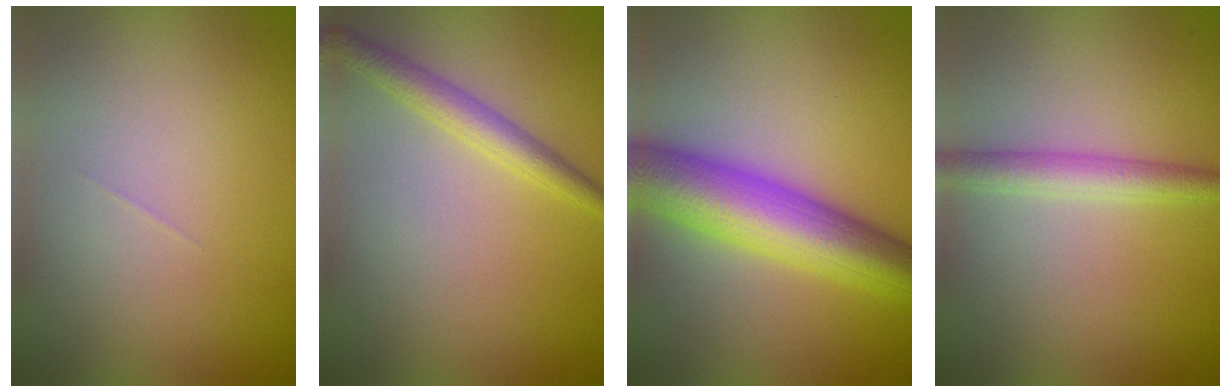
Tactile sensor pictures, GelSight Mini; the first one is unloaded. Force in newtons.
{"total": 2.5, "press": 2.5, "slide": 0.1}
{"total": 9.4, "press": 9.4, "slide": 0.2}
{"total": 2.9, "press": 2.9, "slide": 0.1}